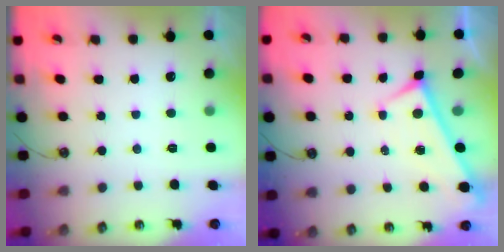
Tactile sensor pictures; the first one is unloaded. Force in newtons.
{"total": 0.0}